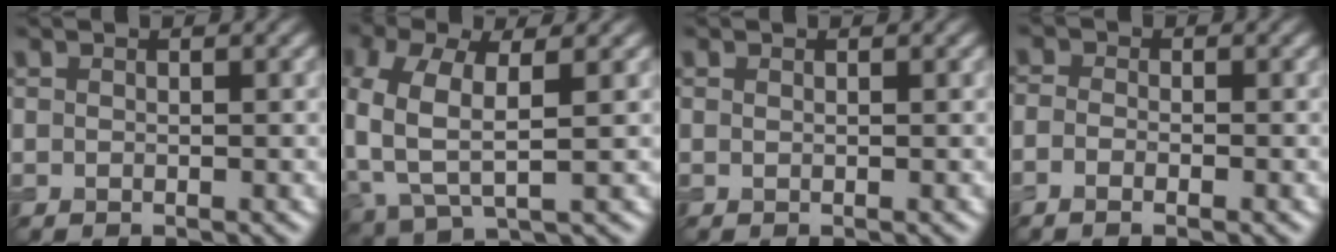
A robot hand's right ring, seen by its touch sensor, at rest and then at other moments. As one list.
[{"total": 6.6, "force": [0.1, 3.6, 5.5], "torque": [-0.143, -0.004, 0.005]}, {"total": 0.0}, {"total": 2.3, "force": [-0.9, 1.2, 1.8], "torque": [-0.022, 0.004, -0.022]}]